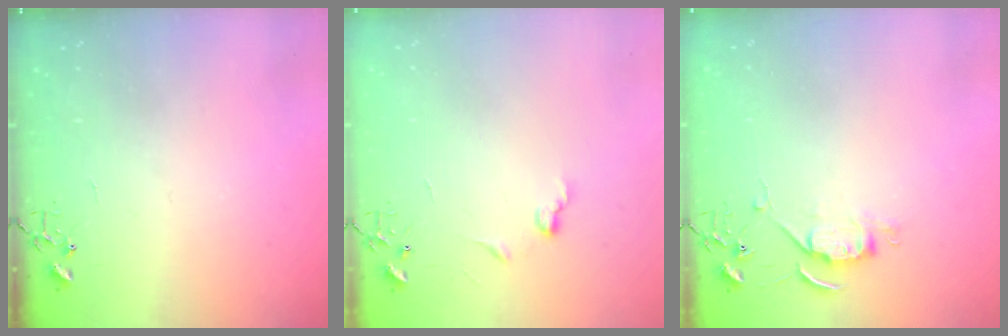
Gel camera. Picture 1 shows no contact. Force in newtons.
{"total": 5.7, "press": 5.6, "slide": 0.8}
{"total": 6.2, "press": 6.2, "slide": 0.8}